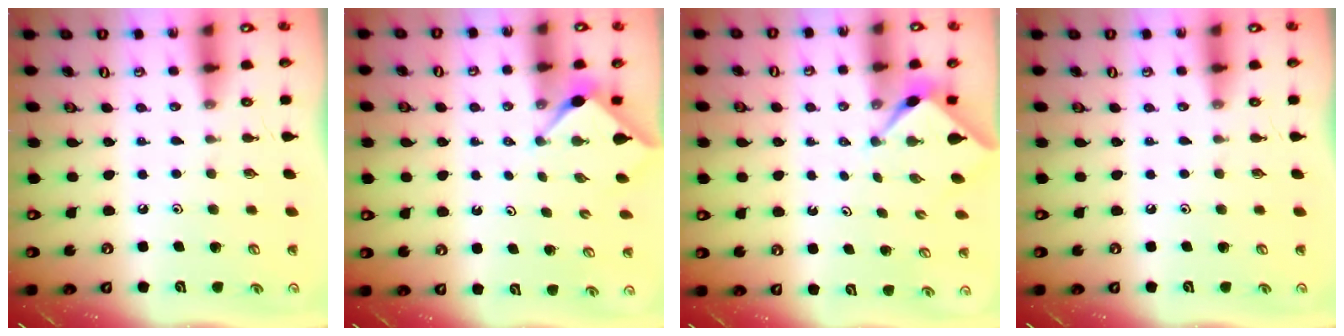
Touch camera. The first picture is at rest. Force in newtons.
{"total": 2.9, "press": 2.8, "slide": 0.4}
{"total": 2.3, "press": 2.3, "slide": 0.3}
{"total": 0.0}